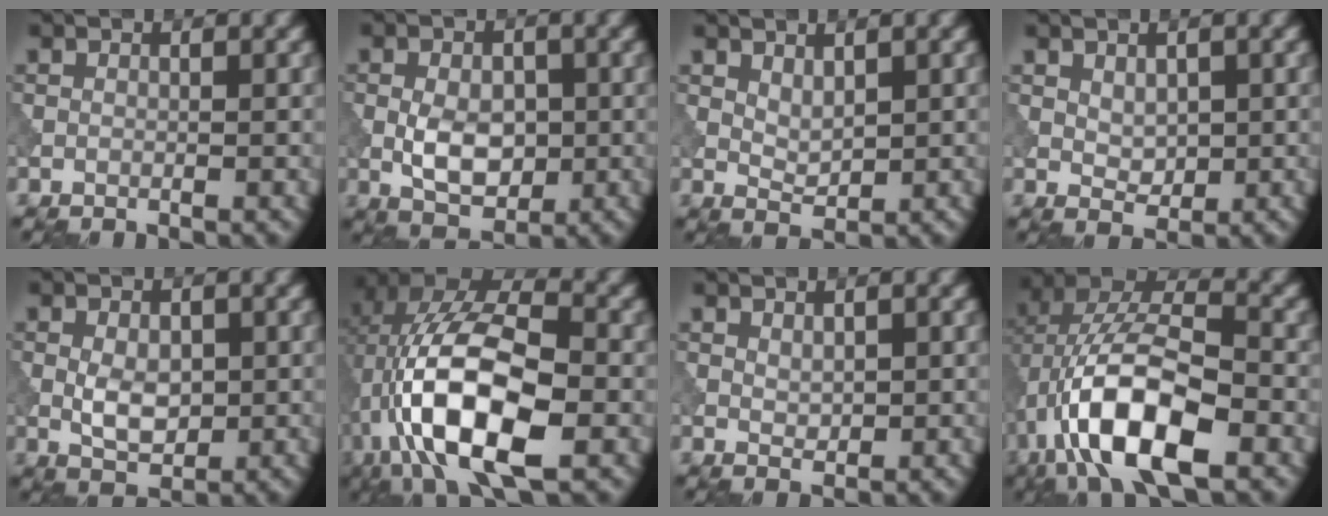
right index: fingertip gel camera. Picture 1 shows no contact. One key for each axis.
{"total": 4.7, "fx": -0.5, "fy": 3.0, "fz": 3.6, "tx": -0.062, "ty": -0.003, "tz": -0.010}
{"total": 1.8, "fx": 1.0, "fy": 0.9, "fz": 1.3, "tx": -0.023, "ty": -0.005, "tz": 0.024}
{"total": 2.0, "fx": 0.5, "fy": 1.3, "fz": 1.3, "tx": -0.022, "ty": -0.005, "tz": 0.014}
{"total": 3.5, "fx": -0.1, "fy": 2.1, "fz": 2.7, "tx": -0.050, "ty": -0.001, "tz": 0.001}
{"total": 14.6, "fx": -3.1, "fy": 6.7, "fz": 12.5, "tx": -0.232, "ty": 0.011, "tz": -0.061}
{"total": 1.1, "fx": 0.6, "fy": 0.7, "fz": 0.7, "tx": -0.011, "ty": -0.003, "tz": 0.016}
{"total": 11.5, "fx": -4.3, "fy": 4.8, "fz": 9.6, "tx": -0.181, "ty": 0.013, "tz": -0.080}